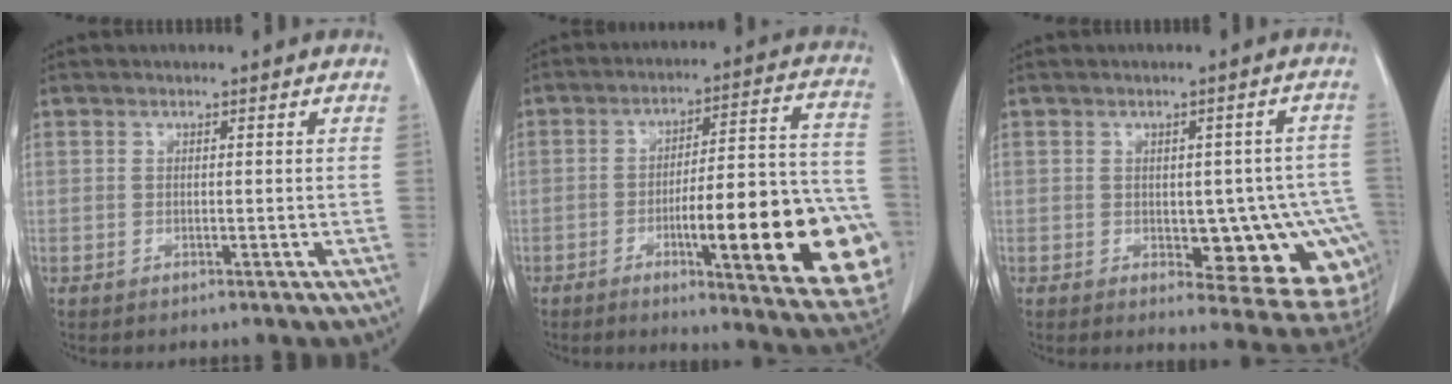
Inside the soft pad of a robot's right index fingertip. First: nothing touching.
{"total": 23.4, "force": [-6.9, 3.5, 22.1], "torque": [-0.215, 0.017, -0.082]}
{"total": 13.4, "force": [-2.6, 5.2, 12.1], "torque": [-0.092, 0.015, -0.015]}